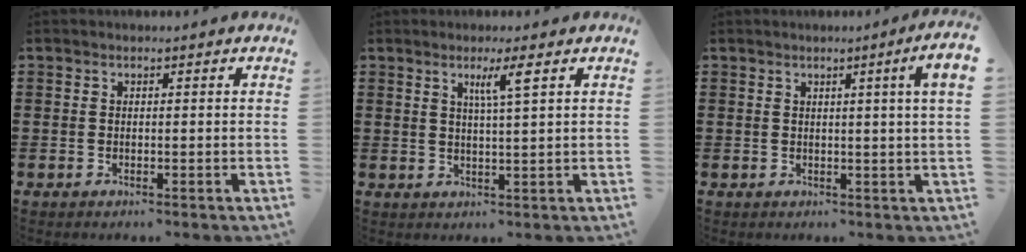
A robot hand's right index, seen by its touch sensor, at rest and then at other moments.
{"total": 3.6, "force": [1.7, -0.1, 3.2], "torque": [-0.060, -0.006, 0.024]}
{"total": 3.1, "force": [1.1, -0.9, 2.8], "torque": [-0.051, -0.009, 0.015]}